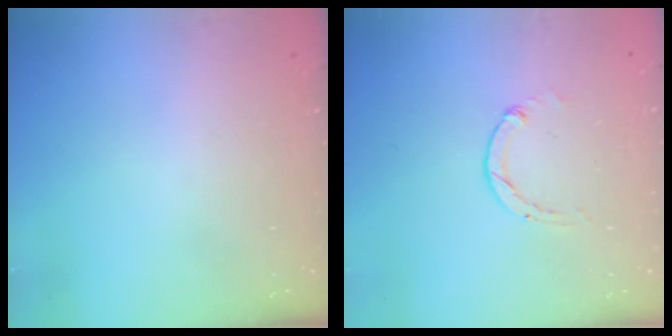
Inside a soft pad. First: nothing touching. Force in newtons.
{"total": 1.2, "press": 1.2, "slide": 0.3}